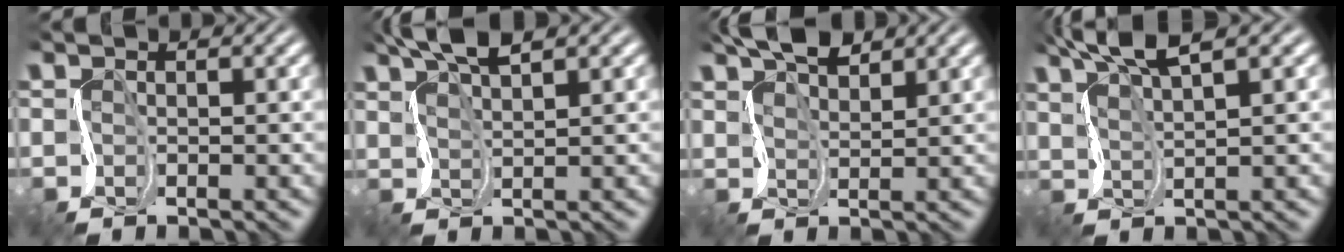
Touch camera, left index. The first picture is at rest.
{"total": 3.6, "force": [3.4, -0.4, 1.0], "torque": [-0.030, 0.009, 0.062]}
{"total": 3.8, "force": [3.8, 0.1, 0.5], "torque": [-0.034, 0.009, 0.070]}
{"total": 5.0, "force": [4.5, -0.2, 2.0], "torque": [-0.048, 0.013, 0.081]}